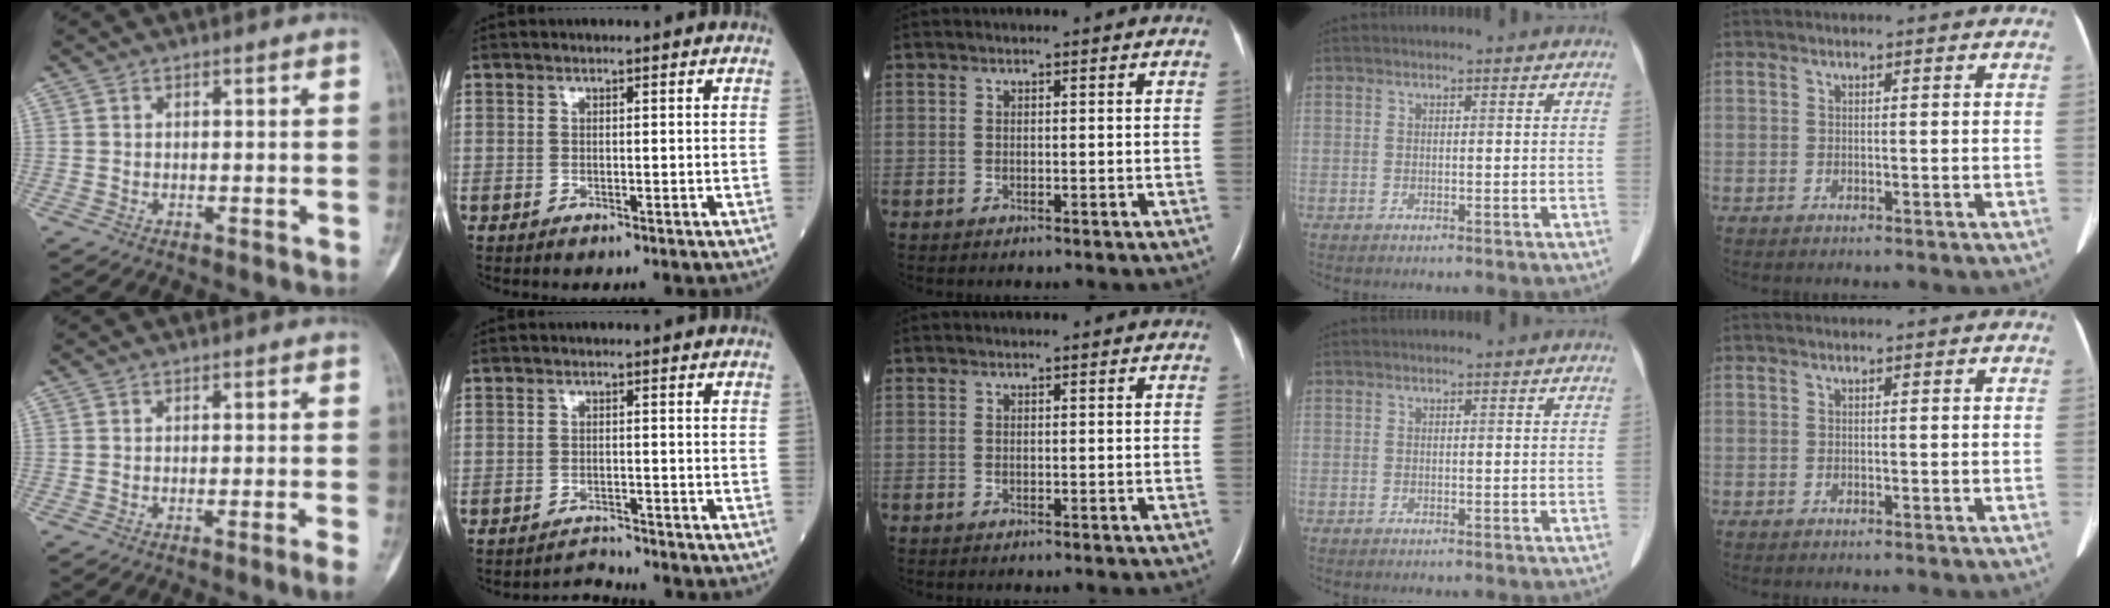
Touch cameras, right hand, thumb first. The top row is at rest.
{"thumb": {"total": 1.9, "force": [-1.0, -0.6, 1.5], "torque": [-0.032, -0.001, -0.016]}, "index": {"total": 2.1, "force": [-1.8, -0.5, -0.8], "torque": [0.016, -0.011, -0.027]}}